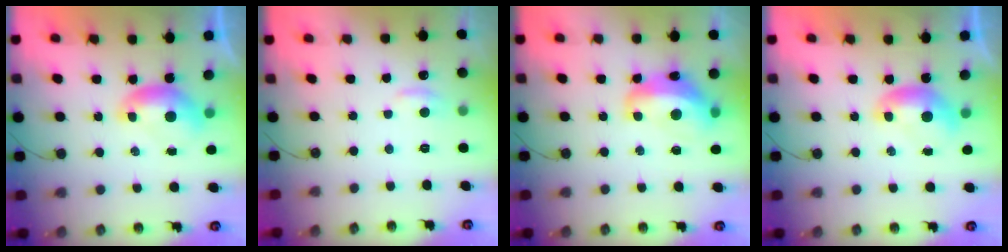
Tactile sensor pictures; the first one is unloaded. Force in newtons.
{"total": 1.0, "press": 0.7, "slide": 0.7}
{"total": 8.0, "press": 8.0, "slide": 1.2}
{"total": 0.0}